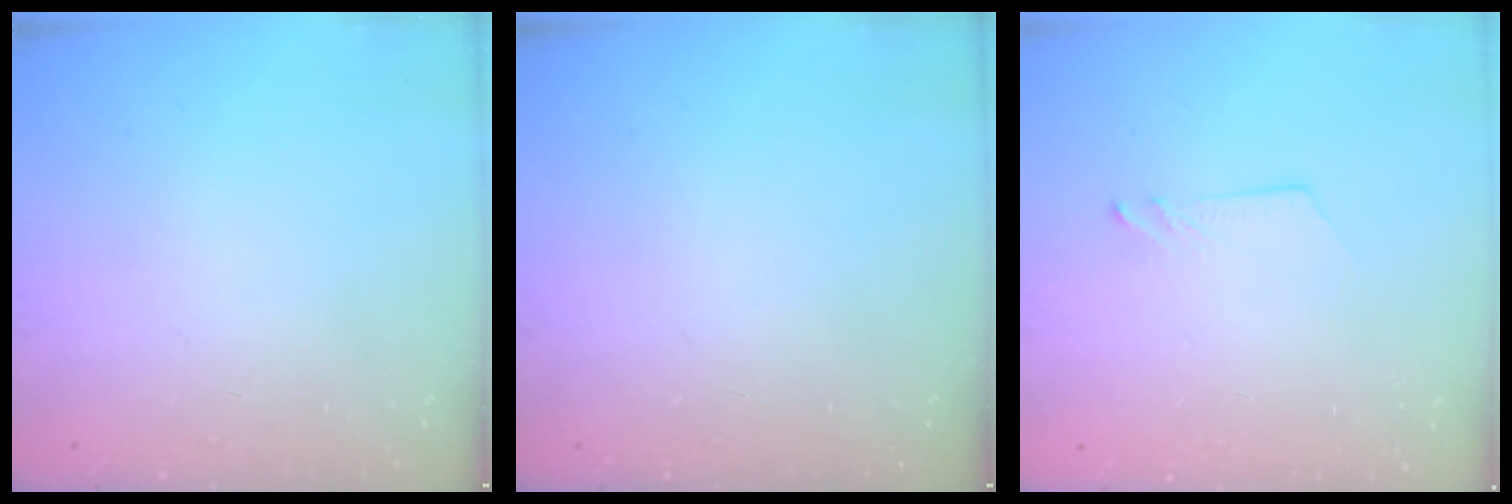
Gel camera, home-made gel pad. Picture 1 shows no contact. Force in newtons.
{"total": 0.0}
{"total": 1.2, "press": 1.2, "slide": 0.1}